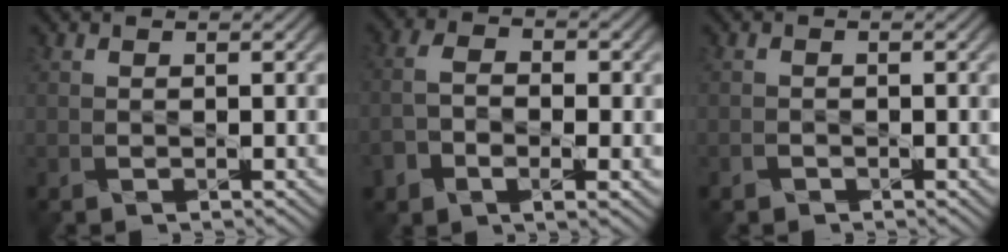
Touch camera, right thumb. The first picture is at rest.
{"total": 5.4, "force": [-1.8, 3.1, 4.1], "torque": [-0.090, -0.009, -0.031]}
{"total": 0.8, "force": [-0.5, 0.5, 0.2], "torque": [-0.005, -0.002, -0.011]}